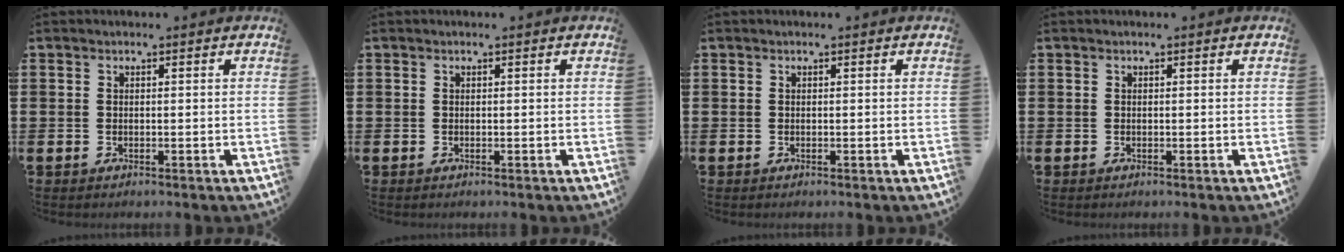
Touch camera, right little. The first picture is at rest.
{"total": 0.0}
{"total": 0.0}
{"total": 0.0}